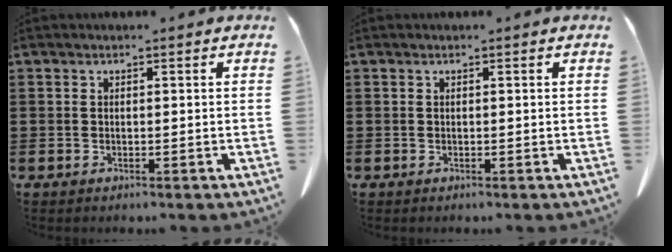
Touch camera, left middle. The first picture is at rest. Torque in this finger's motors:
{"motor_torque": [-0.04, 0.04, 0.00, 0.00]}